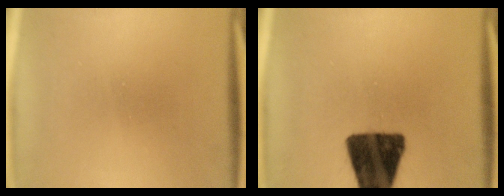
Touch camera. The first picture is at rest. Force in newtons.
{"total": 15.1}